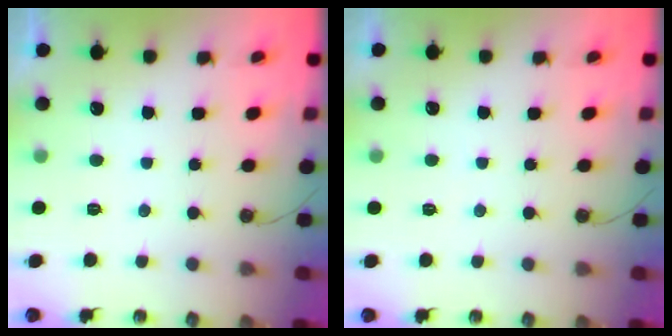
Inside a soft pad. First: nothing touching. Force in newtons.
{"total": 3.3, "press": 3.2, "slide": 0.5}